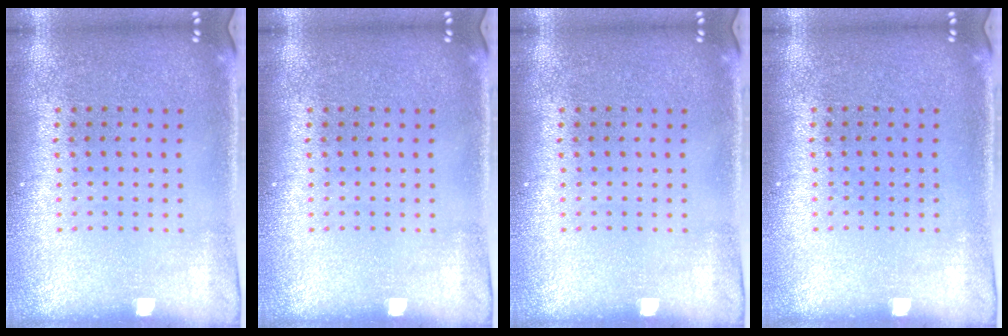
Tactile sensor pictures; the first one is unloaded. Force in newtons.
{"total": 0.0}
{"total": 0.0}
{"total": 0.0}